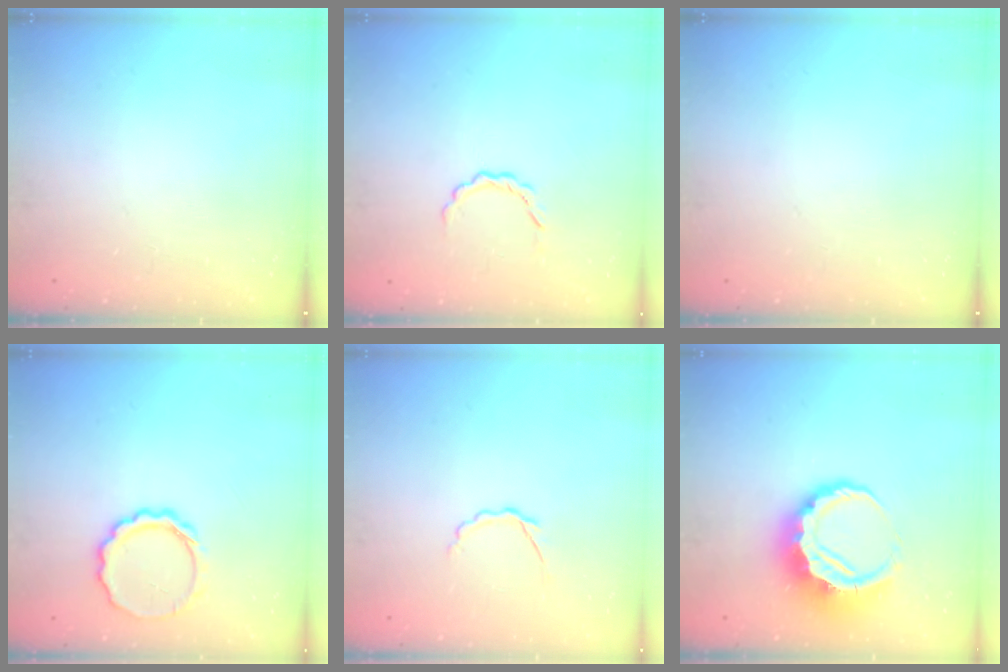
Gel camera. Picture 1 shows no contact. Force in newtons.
{"total": 4.0, "press": 3.9, "slide": 0.8}
{"total": 0.0}
{"total": 9.0, "press": 8.8, "slide": 1.9}
{"total": 2.9, "press": 2.7, "slide": 0.8}
{"total": 9.2, "press": 9.0, "slide": 1.9}